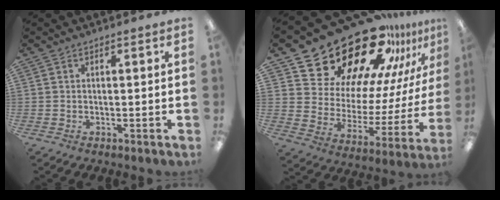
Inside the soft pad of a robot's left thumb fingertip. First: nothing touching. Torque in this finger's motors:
{"motor_torque": [1.97, 1.99, 1.51, -1.26, 0.10]}